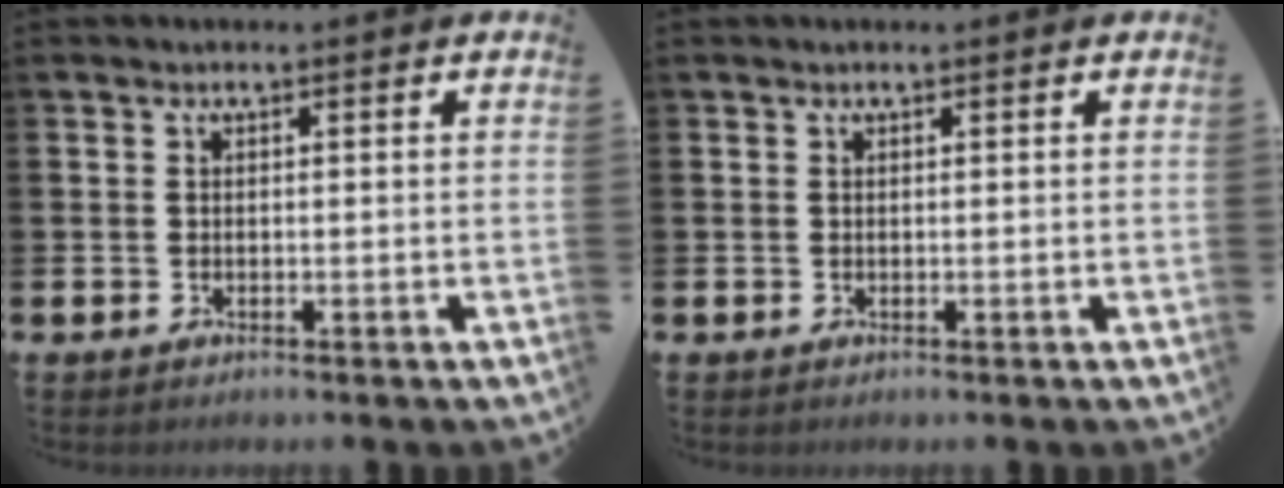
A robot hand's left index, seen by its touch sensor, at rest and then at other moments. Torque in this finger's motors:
{"motor_torque": [-0.04, -0.11, -0.07, -0.02]}